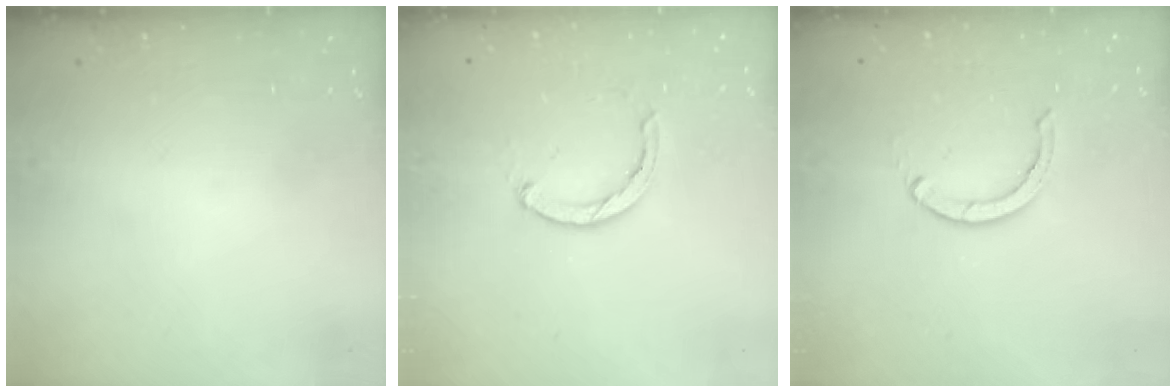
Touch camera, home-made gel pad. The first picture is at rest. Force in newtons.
{"total": 2.4, "press": 2.3, "slide": 0.4}
{"total": 2.9, "press": 2.9, "slide": 0.1}